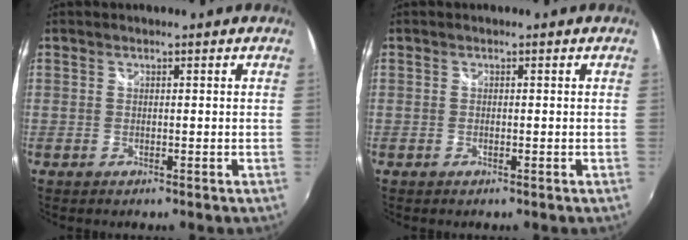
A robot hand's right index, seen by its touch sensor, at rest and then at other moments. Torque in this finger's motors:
{"motor_torque": [0.07, 0.03, 0.01, 0.01]}